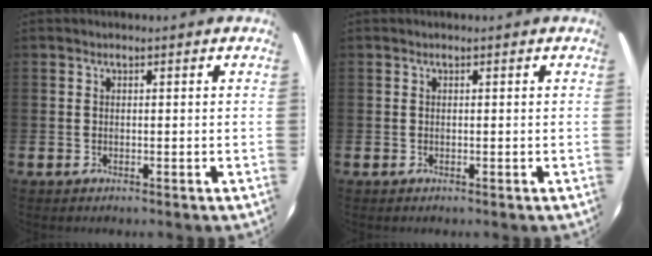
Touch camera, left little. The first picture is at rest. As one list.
[{"total": 0.0}]